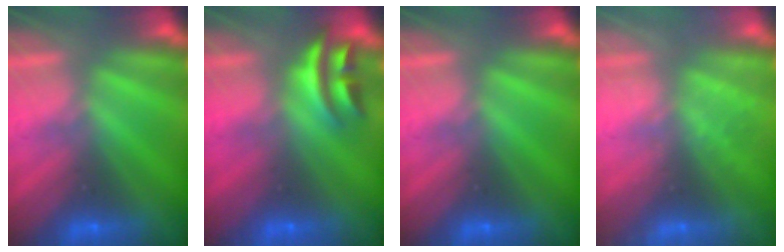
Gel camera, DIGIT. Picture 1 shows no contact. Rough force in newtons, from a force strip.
{"total": 2.7}
{"total": 0.0}
{"total": 2.3}